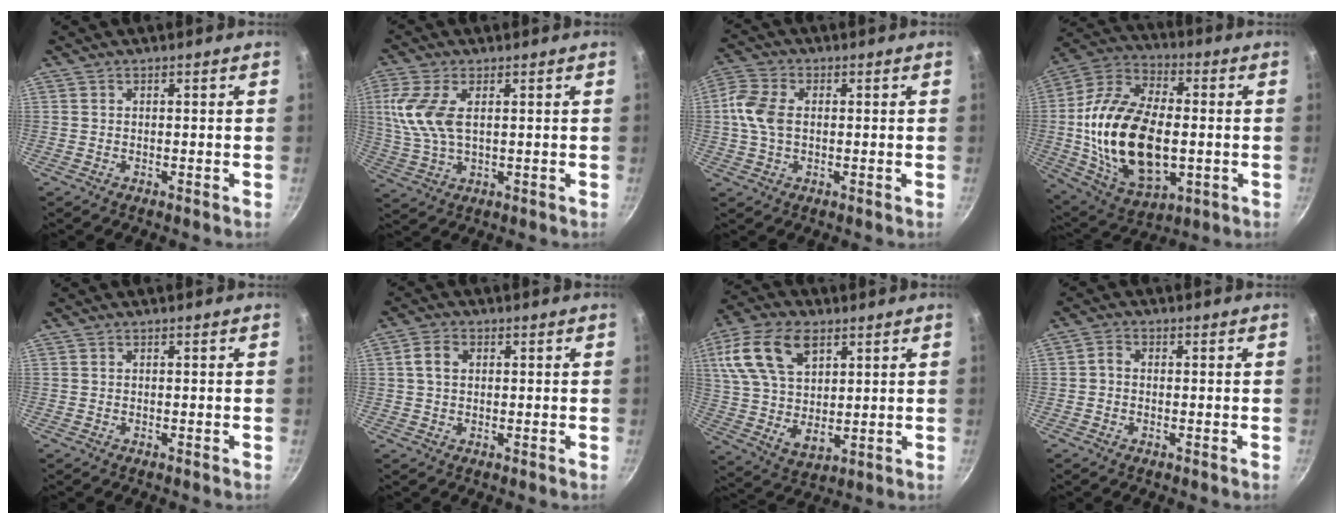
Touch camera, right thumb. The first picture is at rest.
{"total": 9.4, "force": [1.9, 4.8, 7.9], "torque": [-0.171, 0.003, 0.040]}
{"total": 7.5, "force": [0.4, 4.9, 5.6], "torque": [-0.117, 0.013, -0.003]}
{"total": 25.3, "force": [-1.5, 14.6, 20.6], "torque": [-0.378, 0.016, -0.022]}
{"total": 0.0}
{"total": 3.6, "force": [0.7, 2.6, 2.3], "torque": [-0.039, 0.008, 0.009]}
{"total": 17.8, "force": [7.2, 10.7, 12.2], "torque": [-0.218, -0.015, 0.137]}
{"total": 2.2, "force": [-0.3, 1.7, 1.4], "torque": [-0.033, 0.010, -0.012]}